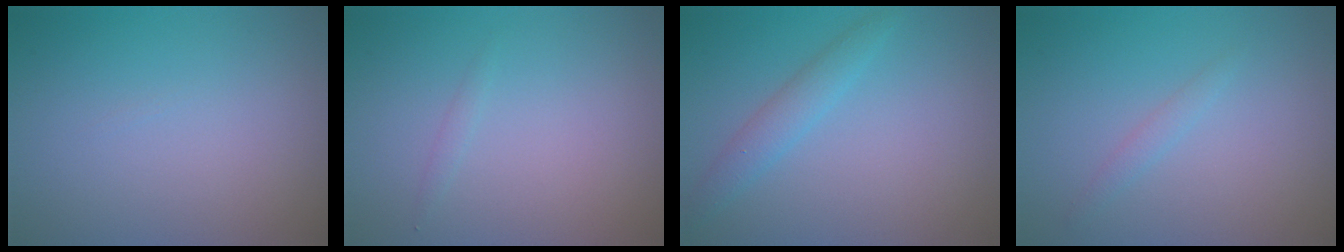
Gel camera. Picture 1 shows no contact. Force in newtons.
{"total": 0.5, "press": 0.5, "slide": 0.0}
{"total": 2.1, "press": 2.1, "slide": 0.1}
{"total": 1.0, "press": 1.0, "slide": 0.1}